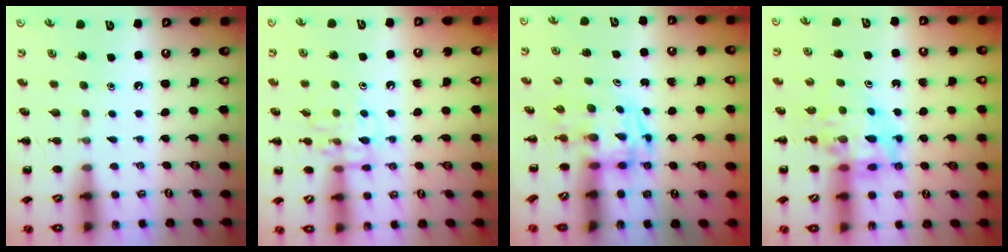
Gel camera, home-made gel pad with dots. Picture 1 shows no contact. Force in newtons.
{"total": 10.7, "press": 10.7, "slide": 0.8}
{"total": 3.2, "press": 3.1, "slide": 0.6}
{"total": 10.5, "press": 10.0, "slide": 3.1}